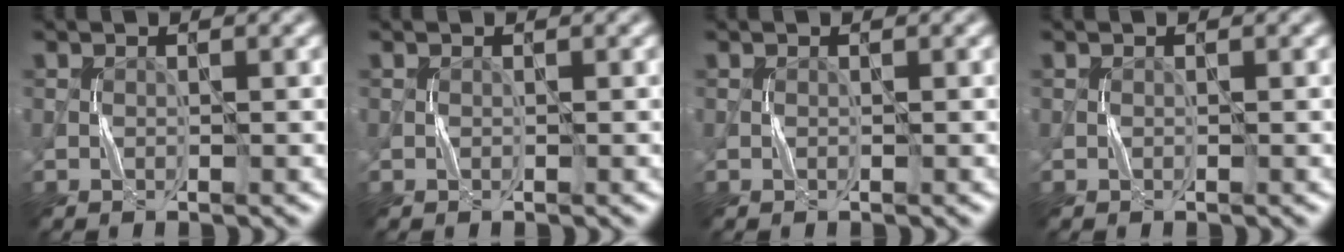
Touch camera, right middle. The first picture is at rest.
{"total": 0.0}
{"total": 0.0}
{"total": 0.0}